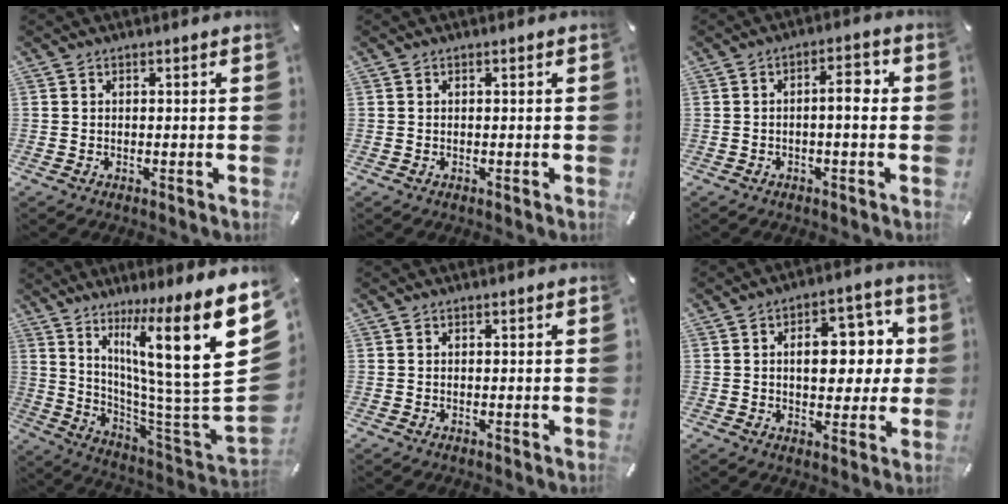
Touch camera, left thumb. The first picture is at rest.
{"total": 0.0}
{"total": 5.9, "force": [0.1, 2.1, 5.5], "torque": [-0.087, 0.011, -0.006]}
{"total": 21.4, "force": [8.9, 3.9, 19.1], "torque": [-0.292, -0.092, 0.131]}
{"total": 0.0}
{"total": 12.9, "force": [2.0, 8.1, 9.8], "torque": [-0.121, -0.007, 0.030]}